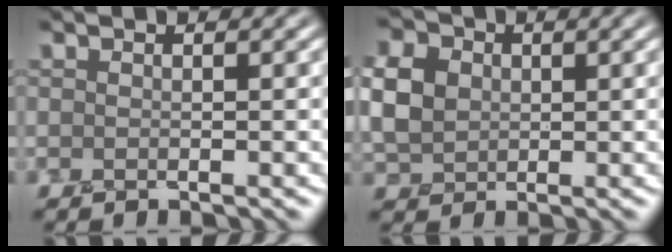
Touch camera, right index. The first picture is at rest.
{"total": 4.1, "force": [1.1, 3.6, 1.7], "torque": [-0.059, 0.018, 0.019]}